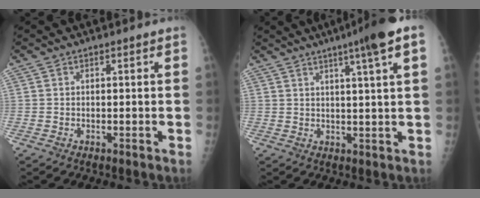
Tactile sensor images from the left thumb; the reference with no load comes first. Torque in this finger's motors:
{"motor_torque": [2.73, 1.73, 0.91, -1.85, 0.58]}